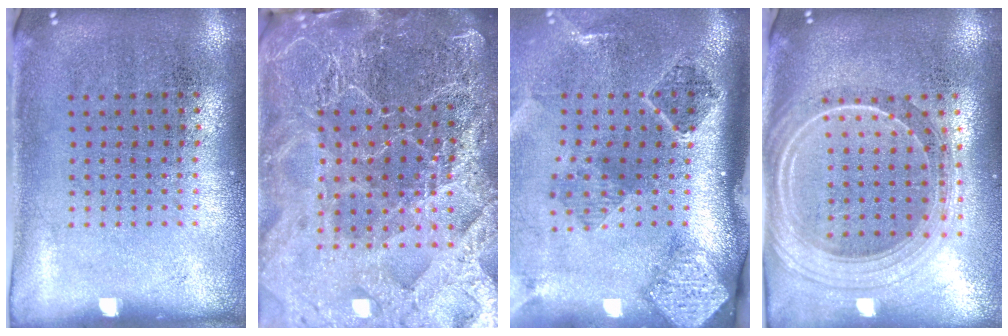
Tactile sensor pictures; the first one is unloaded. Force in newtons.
{"total": 5.4, "press": 4.8, "slide": 2.5}
{"total": 2.9, "press": 1.9, "slide": 2.1}
{"total": 2.5, "press": 2.1, "slide": 1.3}